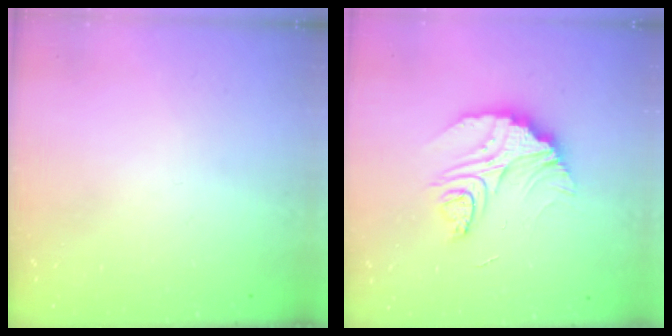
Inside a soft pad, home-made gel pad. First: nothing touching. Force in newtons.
{"total": 12.0, "press": 12.0, "slide": 0.6}